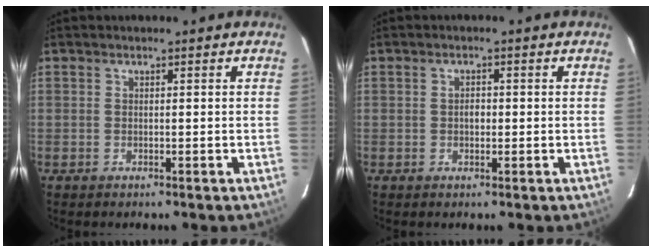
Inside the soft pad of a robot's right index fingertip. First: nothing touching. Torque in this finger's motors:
{"motor_torque": [0.45, 0.17, 0.25, 0.04]}